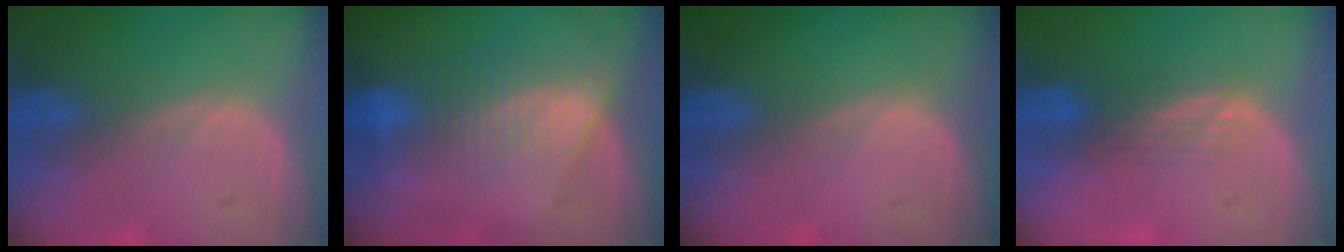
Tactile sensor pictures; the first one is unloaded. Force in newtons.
{"total": 7.1, "press": 6.2, "slide": 3.5}
{"total": 0.0}
{"total": 3.0, "press": 2.5, "slide": 1.7}